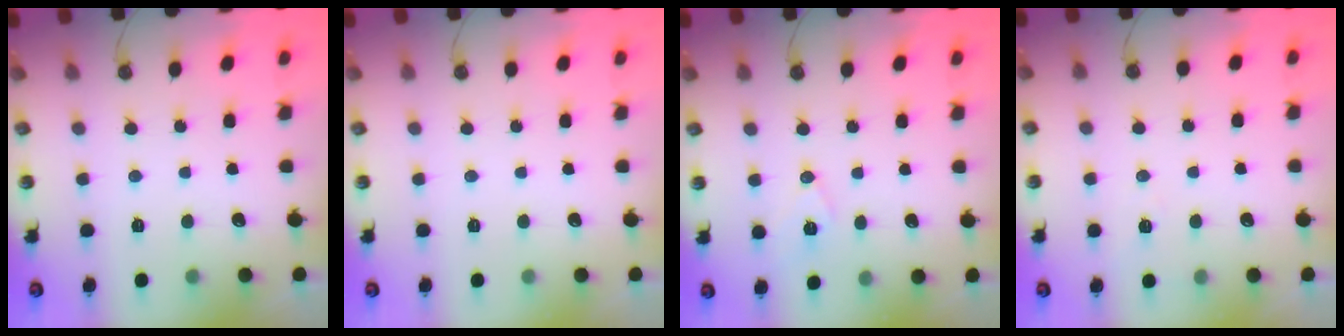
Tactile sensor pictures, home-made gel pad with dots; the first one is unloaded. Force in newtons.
{"total": 0.0}
{"total": 7.9, "press": 7.0, "slide": 3.6}
{"total": 5.6, "press": 3.5, "slide": 4.4}